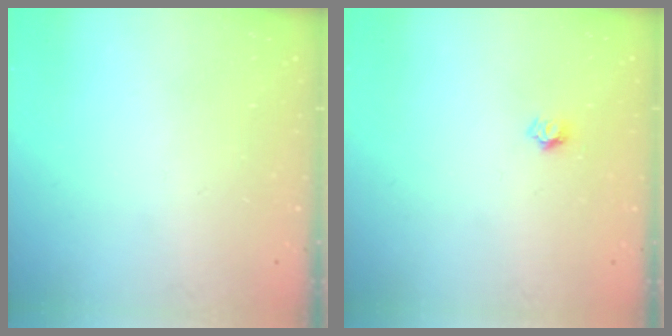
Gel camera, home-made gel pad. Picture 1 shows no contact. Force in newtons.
{"total": 3.7, "press": 3.6, "slide": 0.2}